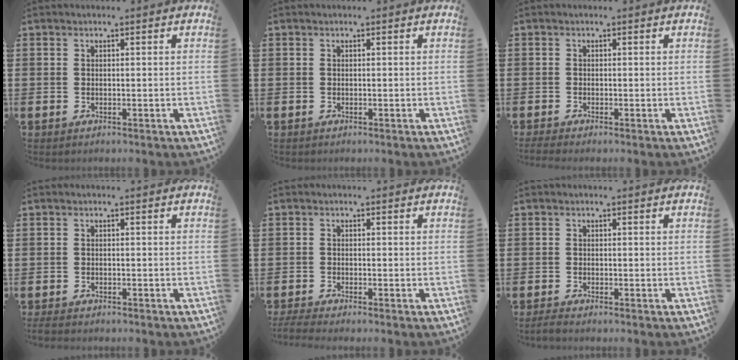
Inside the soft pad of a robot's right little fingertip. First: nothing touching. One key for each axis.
{"total": 0.0}
{"total": 0.5, "fx": 0.0, "fy": 0.0, "fz": 0.5, "tx": -0.009, "ty": 0.001, "tz": -0.001}
{"total": 1.0, "fx": -0.8, "fy": 0.3, "fz": 0.5, "tx": -0.012, "ty": 0.000, "tz": -0.018}
{"total": 1.4, "fx": -1.1, "fy": 0.0, "fz": 0.9, "tx": -0.013, "ty": -0.001, "tz": -0.021}
{"total": 0.9, "fx": -0.7, "fy": 0.1, "fz": 0.6, "tx": -0.010, "ty": -0.002, "tz": -0.013}